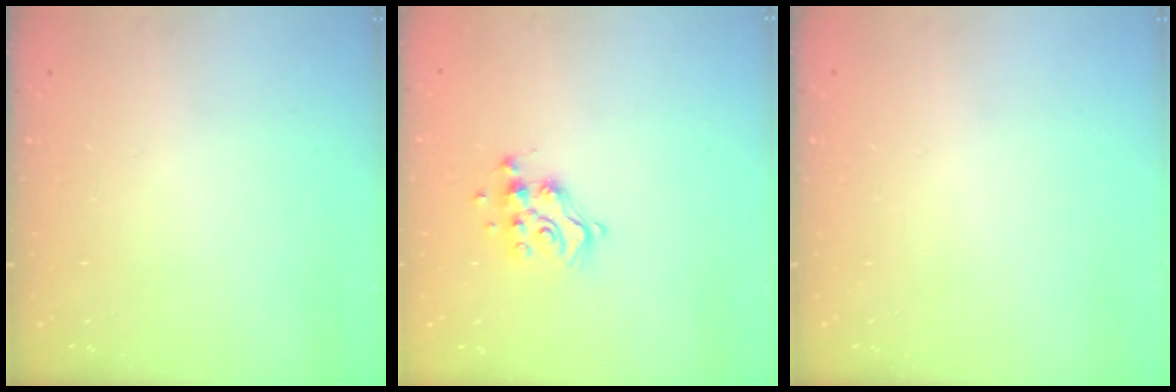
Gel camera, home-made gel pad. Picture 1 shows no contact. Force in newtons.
{"total": 11.2, "press": 11.1, "slide": 0.9}
{"total": 0.0}